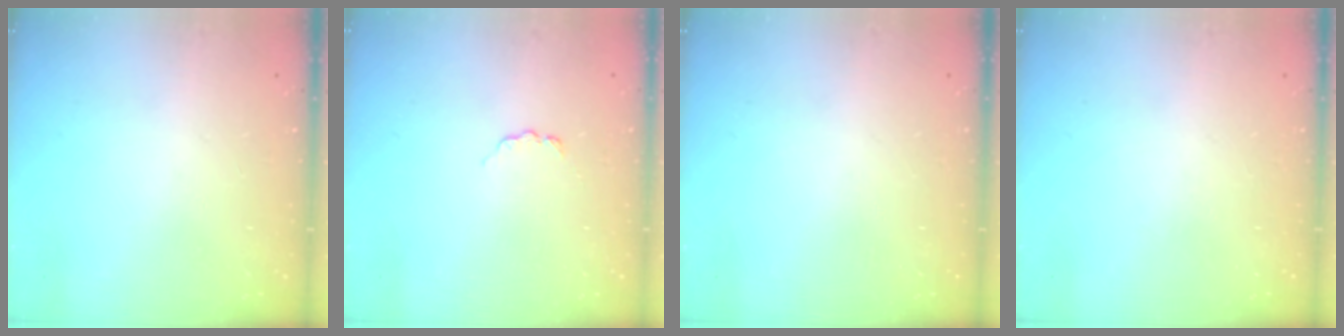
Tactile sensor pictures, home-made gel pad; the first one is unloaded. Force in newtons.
{"total": 2.9, "press": 2.9, "slide": 0.4}
{"total": 0.0}
{"total": 0.0}